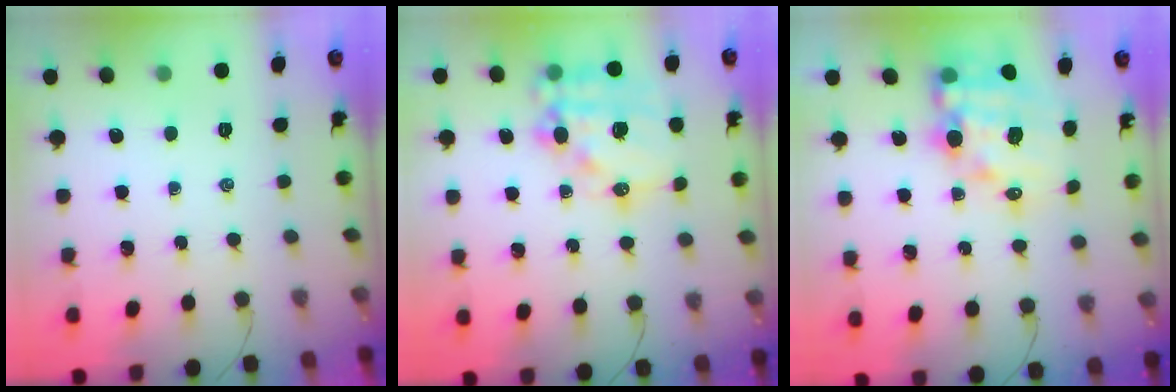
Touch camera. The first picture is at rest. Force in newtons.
{"total": 18.7, "press": 18.3, "slide": 4.0}
{"total": 14.7, "press": 14.3, "slide": 3.5}